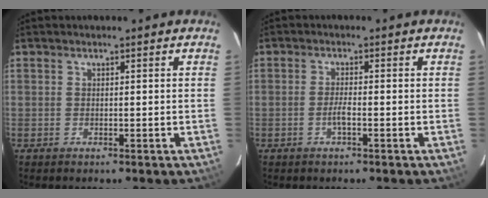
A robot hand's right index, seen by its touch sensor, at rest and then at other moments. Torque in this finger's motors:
{"motor_torque": [0.19, 0.10, 0.03, 0.04]}